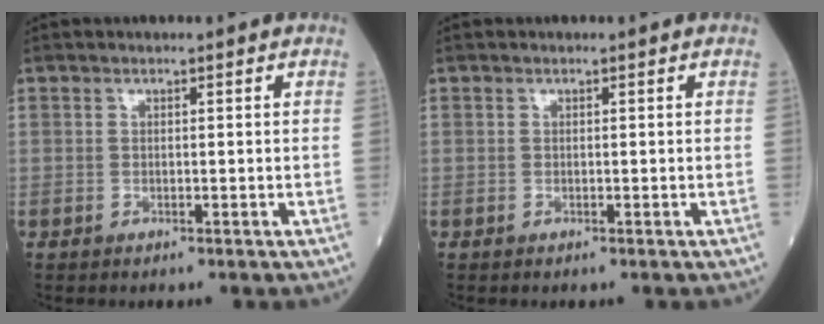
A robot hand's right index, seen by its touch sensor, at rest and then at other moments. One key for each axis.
{"total": 0.0}